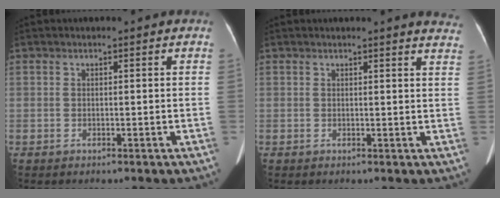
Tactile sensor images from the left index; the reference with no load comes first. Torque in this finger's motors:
{"motor_torque": [-0.13, -0.36, -0.05, 0.02]}